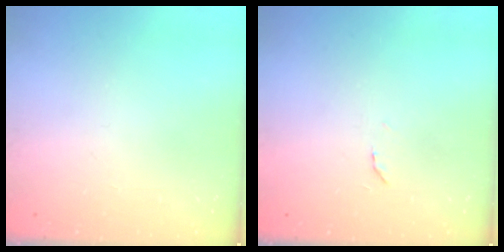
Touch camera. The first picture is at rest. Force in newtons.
{"total": 5.9, "press": 5.9, "slide": 0.4}